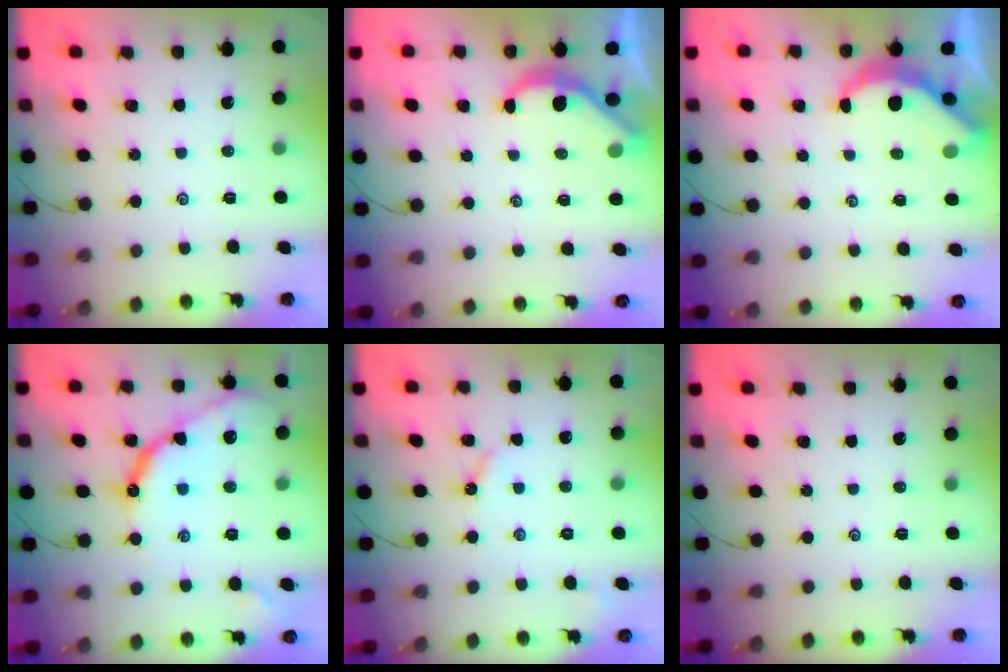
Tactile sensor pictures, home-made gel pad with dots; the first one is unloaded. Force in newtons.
{"total": 4.2, "press": 4.2, "slide": 0.5}
{"total": 5.5, "press": 5.5, "slide": 0.4}
{"total": 13.8, "press": 13.8, "slide": 1.3}
{"total": 3.6, "press": 3.6, "slide": 0.6}
{"total": 0.0}